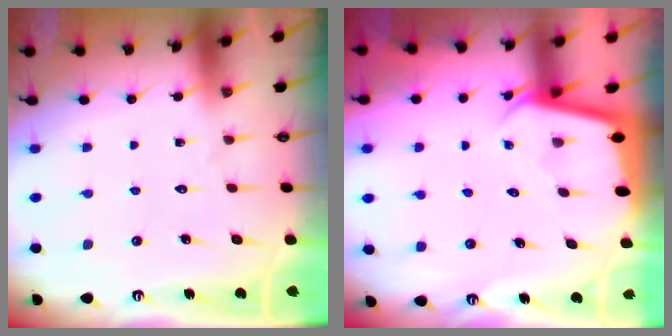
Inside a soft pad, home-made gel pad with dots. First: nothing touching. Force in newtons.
{"total": 2.5, "press": 2.5, "slide": 0.1}